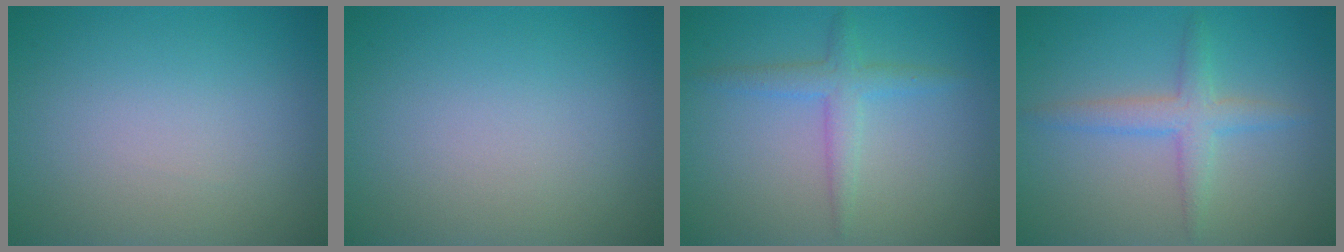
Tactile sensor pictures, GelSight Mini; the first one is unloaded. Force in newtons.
{"total": 0.0}
{"total": 2.5, "press": 2.5, "slide": 0.1}
{"total": 2.7, "press": 2.7, "slide": 0.0}